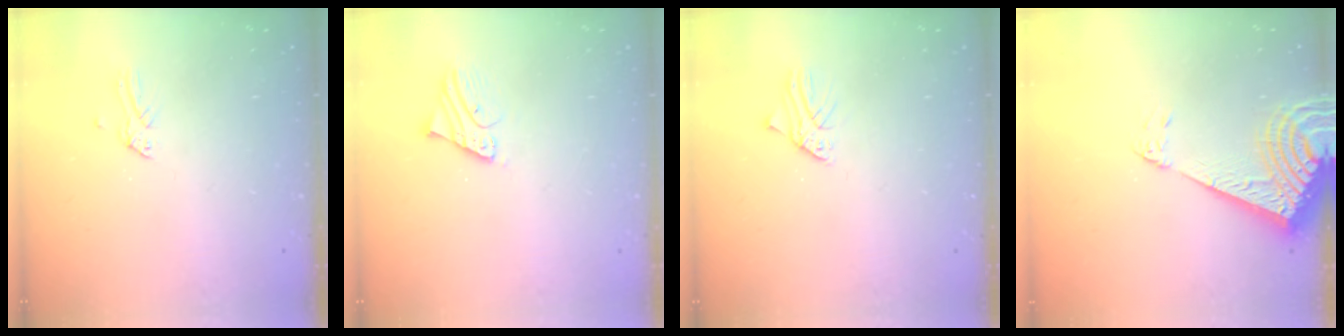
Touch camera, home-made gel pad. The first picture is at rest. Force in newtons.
{"total": 2.4, "press": 2.4, "slide": 0.1}
{"total": 1.1, "press": 1.1, "slide": 0.0}
{"total": 12.1, "press": 12.0, "slide": 1.5}